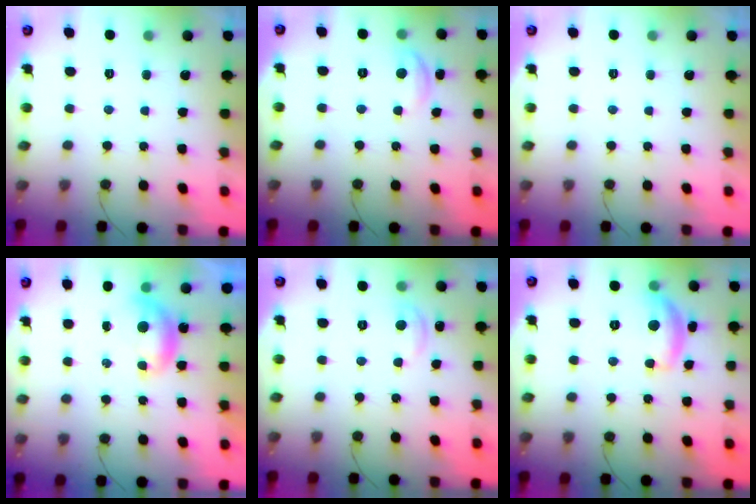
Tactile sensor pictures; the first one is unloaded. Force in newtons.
{"total": 5.3, "press": 5.2, "slide": 0.6}
{"total": 0.0}
{"total": 6.2, "press": 6.2, "slide": 0.7}
{"total": 4.7, "press": 4.6, "slide": 0.6}
{"total": 11.7, "press": 11.7, "slide": 0.7}